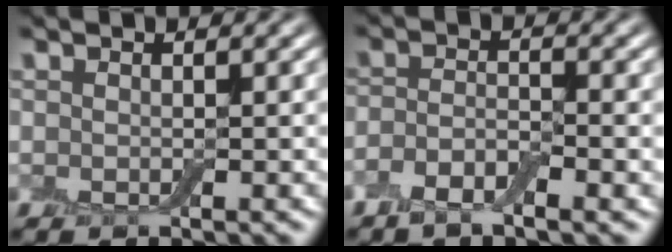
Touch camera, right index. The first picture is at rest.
{"total": 3.1, "force": [-1.8, 0.9, 2.3], "torque": [-0.047, -0.003, -0.040]}